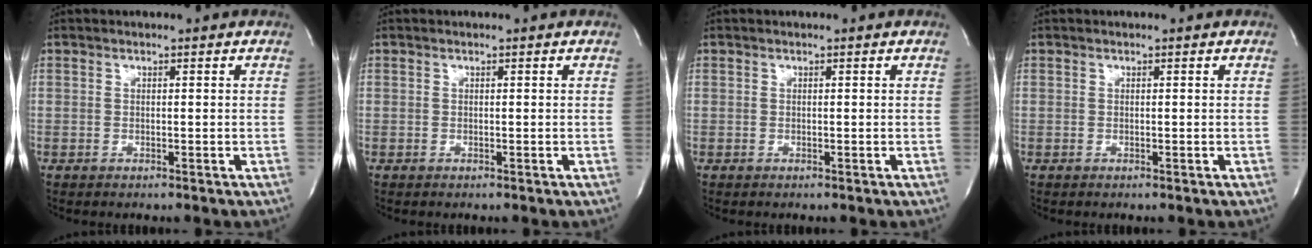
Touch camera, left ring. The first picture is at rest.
{"total": 0.0}
{"total": 0.0}
{"total": 0.0}